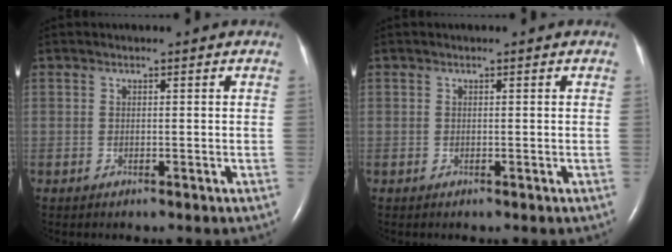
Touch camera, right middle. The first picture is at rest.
{"total": 0.0}